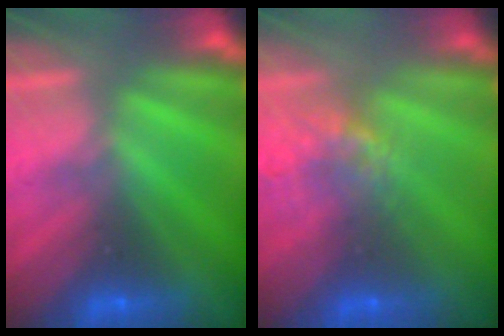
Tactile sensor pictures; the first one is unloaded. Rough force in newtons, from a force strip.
{"total": 4.4}